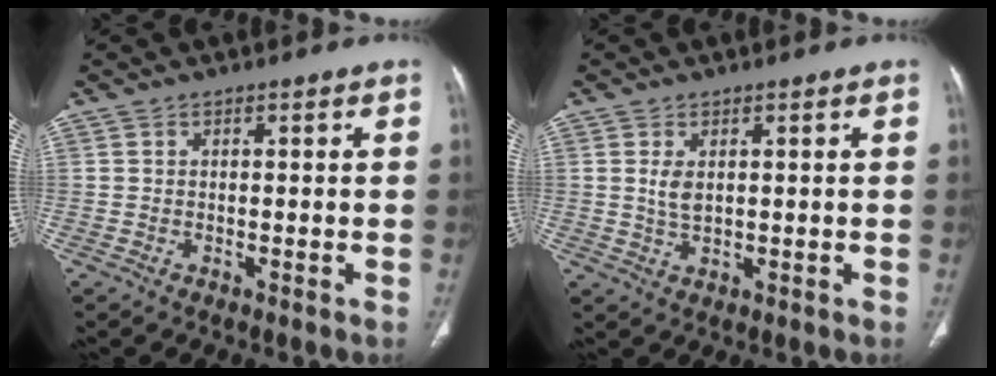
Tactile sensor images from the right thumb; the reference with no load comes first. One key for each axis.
{"total": 3.0, "fx": 0.8, "fy": 1.6, "fz": 2.4, "tx": -0.047, "ty": -0.007, "tz": 0.022}